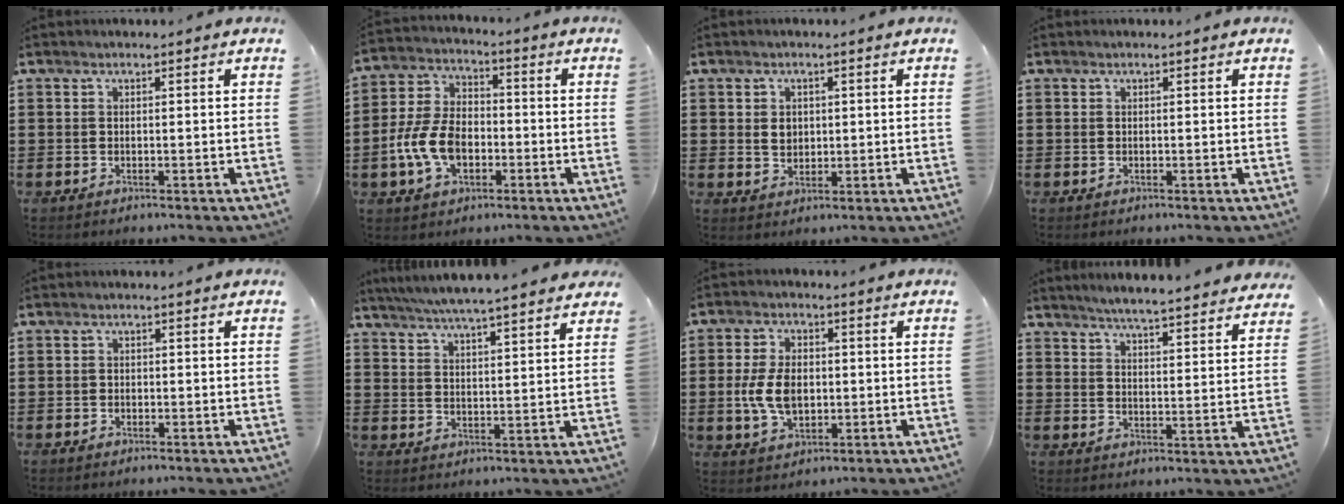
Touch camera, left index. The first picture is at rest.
{"total": 9.3, "force": [-2.9, 5.8, 6.6], "torque": [-0.170, 0.002, -0.063]}
{"total": 2.6, "force": [0.4, 2.1, 1.5], "torque": [-0.027, 0.006, 0.004]}
{"total": 0.0}
{"total": 1.0, "force": [-0.7, 0.7, 0.1], "torque": [-0.004, 0.002, -0.015]}
{"total": 5.2, "force": [4.9, -0.3, 1.7], "torque": [-0.052, -0.022, 0.085]}
{"total": 7.3, "force": [-0.5, 4.5, 5.7], "torque": [-0.136, 0.004, -0.014]}
{"total": 4.5, "force": [4.4, -0.6, 0.7], "torque": [-0.034, -0.029, 0.074]}